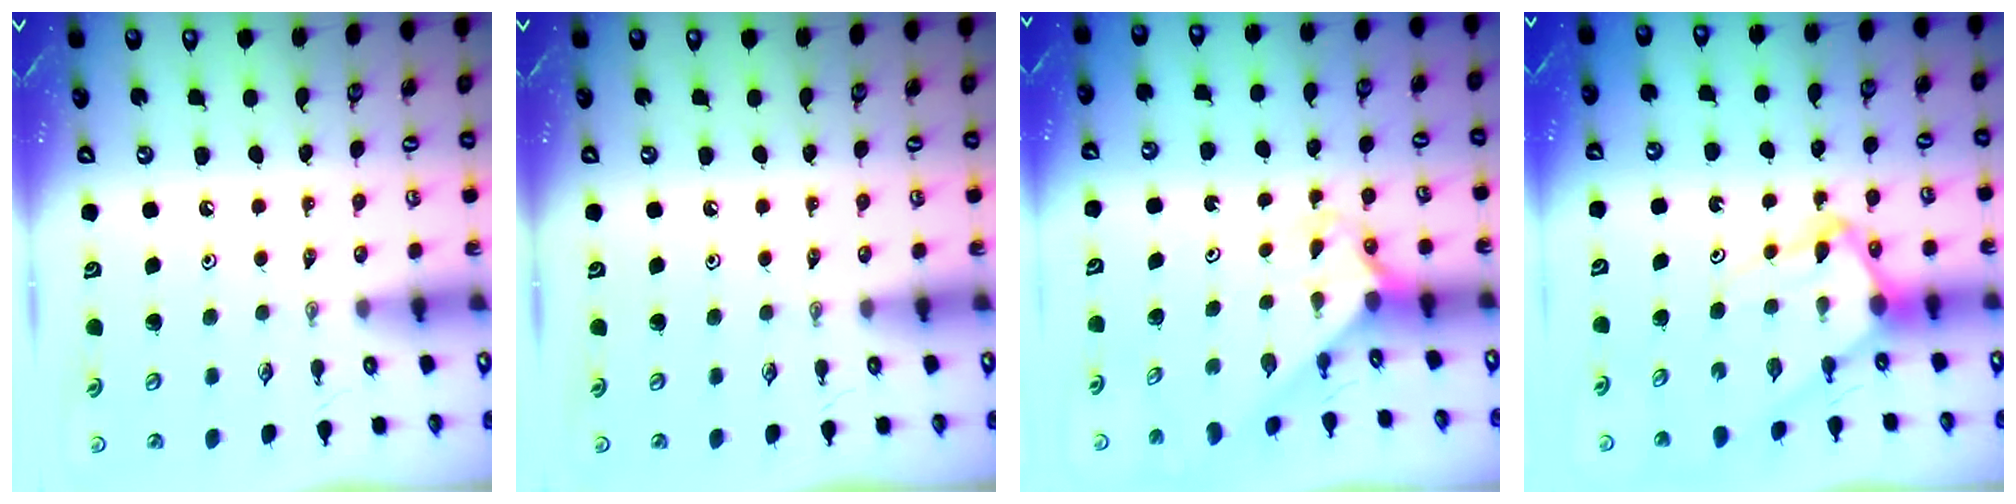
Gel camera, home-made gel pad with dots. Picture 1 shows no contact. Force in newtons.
{"total": 0.0}
{"total": 3.3, "press": 3.3, "slide": 0.3}
{"total": 6.6, "press": 6.6, "slide": 0.5}